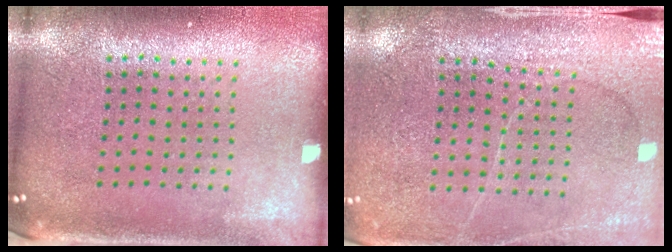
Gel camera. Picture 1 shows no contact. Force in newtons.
{"total": 2.9, "press": 2.9, "slide": 0.2}